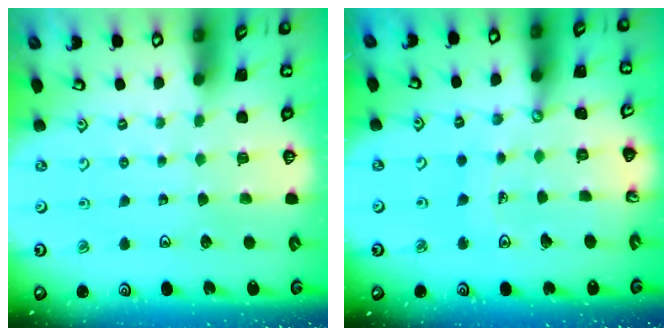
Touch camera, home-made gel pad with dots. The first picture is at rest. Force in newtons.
{"total": 11.1, "press": 11.0, "slide": 1.3}